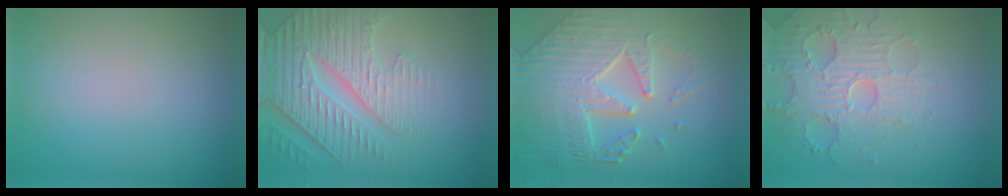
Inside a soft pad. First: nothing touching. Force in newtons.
{"total": 5.7, "press": 4.9, "slide": 3.0}
{"total": 8.8, "press": 6.1, "slide": 6.4}
{"total": 5.0, "press": 4.1, "slide": 2.9}